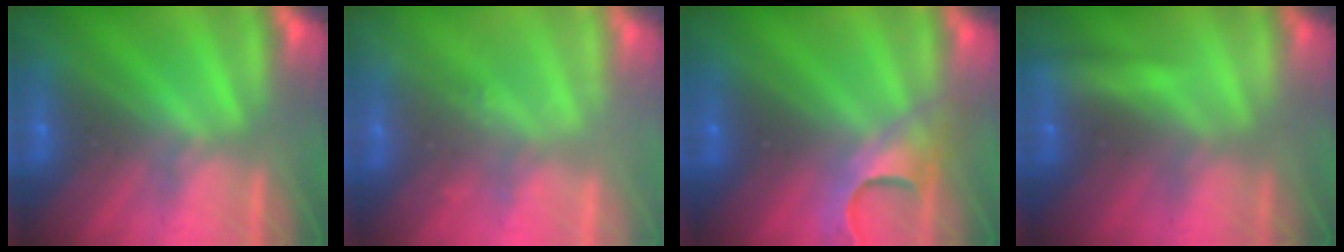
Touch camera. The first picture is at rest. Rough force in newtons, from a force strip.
{"total": 2.3}
{"total": 4.4}
{"total": 2.1}